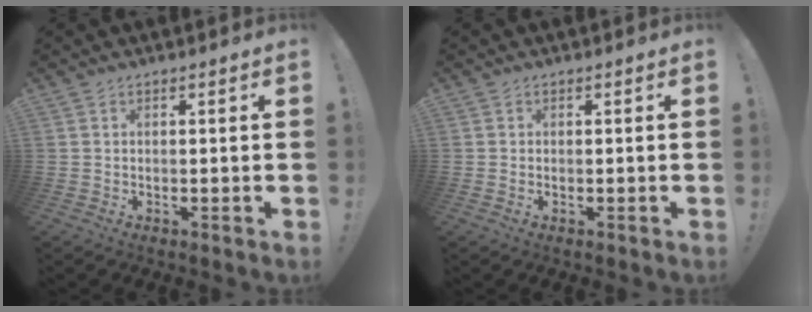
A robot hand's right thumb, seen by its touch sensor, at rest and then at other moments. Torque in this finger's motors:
{"motor_torque": [-0.12, -0.36, 0.00, 0.13, -0.02]}